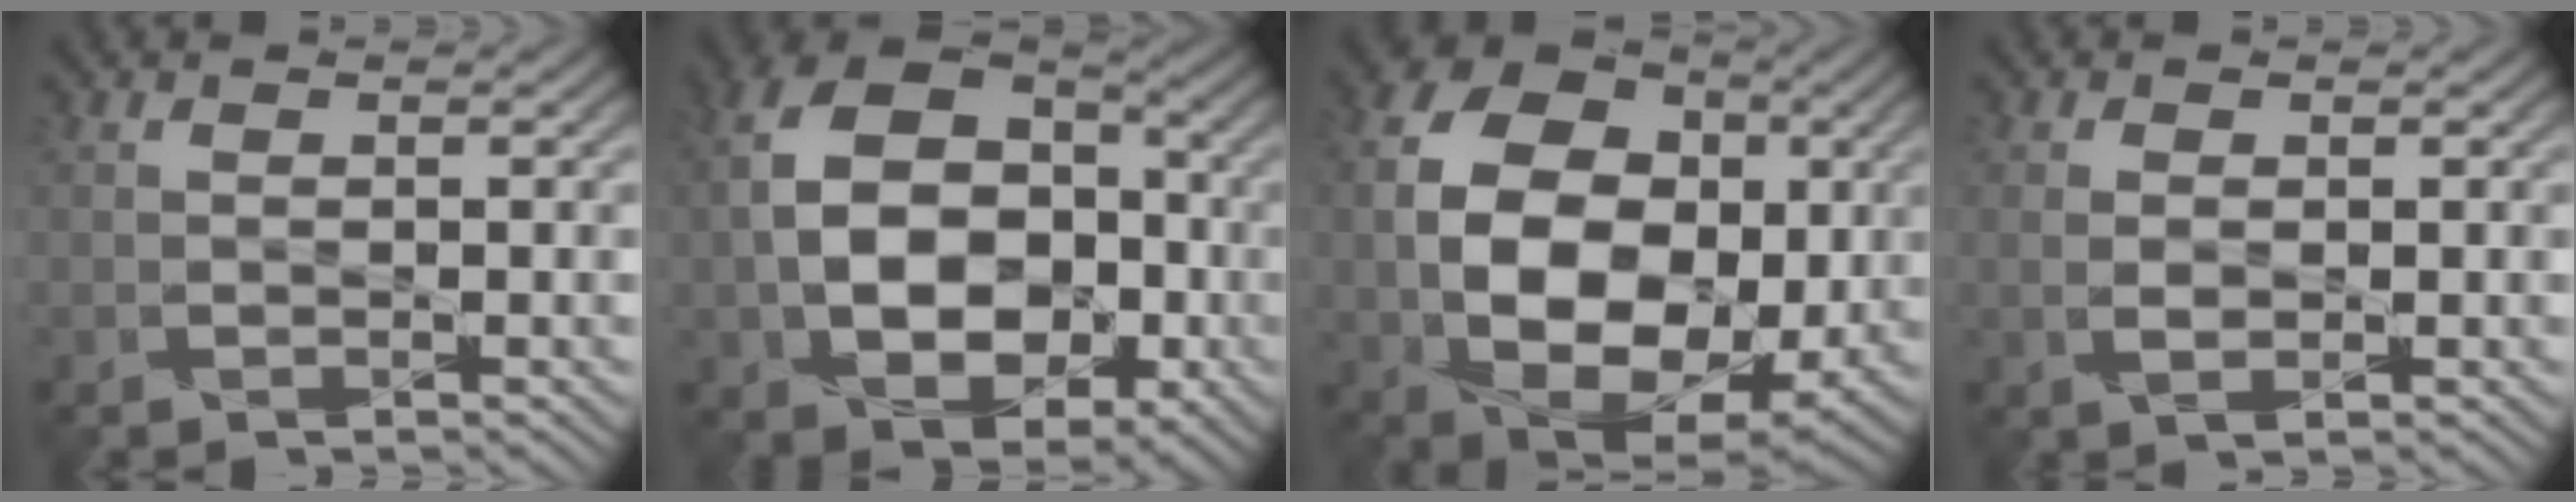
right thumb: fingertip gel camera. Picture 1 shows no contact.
{"total": 13.9, "force": [-1.8, 9.9, 9.5], "torque": [-0.184, -0.007, -0.031]}
{"total": 15.5, "force": [0.0, 10.9, 11.0], "torque": [-0.224, -0.010, 0.007]}
{"total": 1.8, "force": [0.1, 0.9, 1.6], "torque": [-0.039, -0.001, 0.003]}